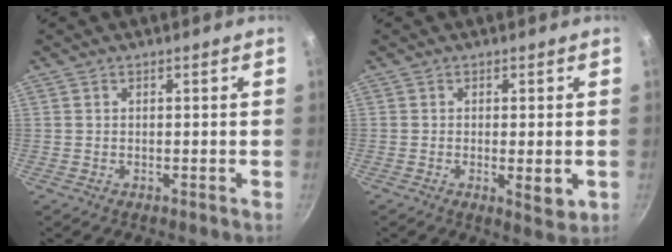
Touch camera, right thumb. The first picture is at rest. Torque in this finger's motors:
{"motor_torque": [-0.65, -0.06, -0.08, 0.07, -0.01]}